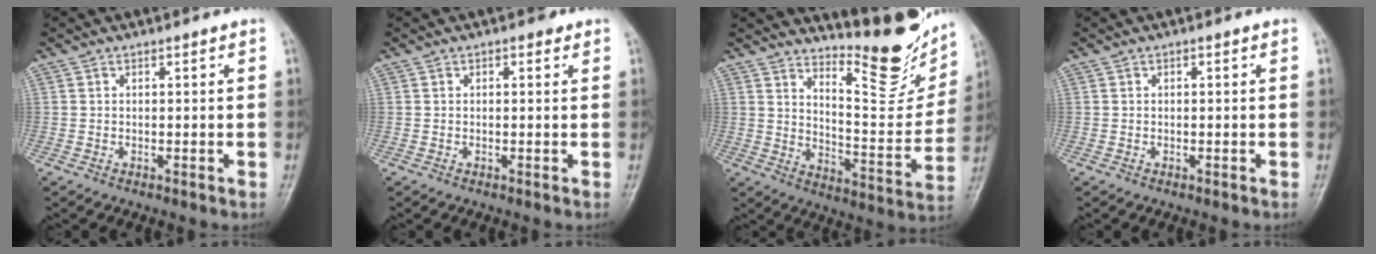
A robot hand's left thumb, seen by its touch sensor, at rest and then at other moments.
{"total": 1.0, "force": [0.6, 0.6, 0.5], "torque": [0.000, -0.001, 0.002]}
{"total": 17.6, "force": [14.0, 4.6, 9.6], "torque": [-0.096, -0.122, 0.206]}
{"total": 0.0}